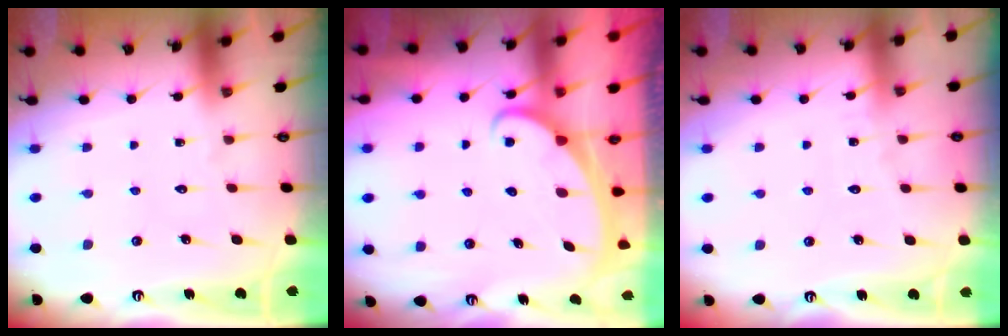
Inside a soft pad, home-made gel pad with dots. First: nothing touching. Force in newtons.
{"total": 1.9, "press": 1.9, "slide": 0.1}
{"total": 2.9, "press": 2.8, "slide": 0.3}